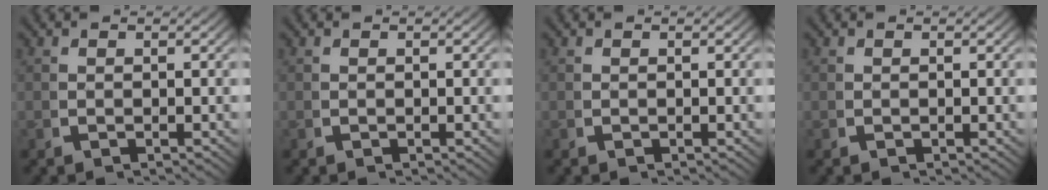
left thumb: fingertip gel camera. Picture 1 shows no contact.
{"total": 0.0}
{"total": 0.0}
{"total": 0.0}